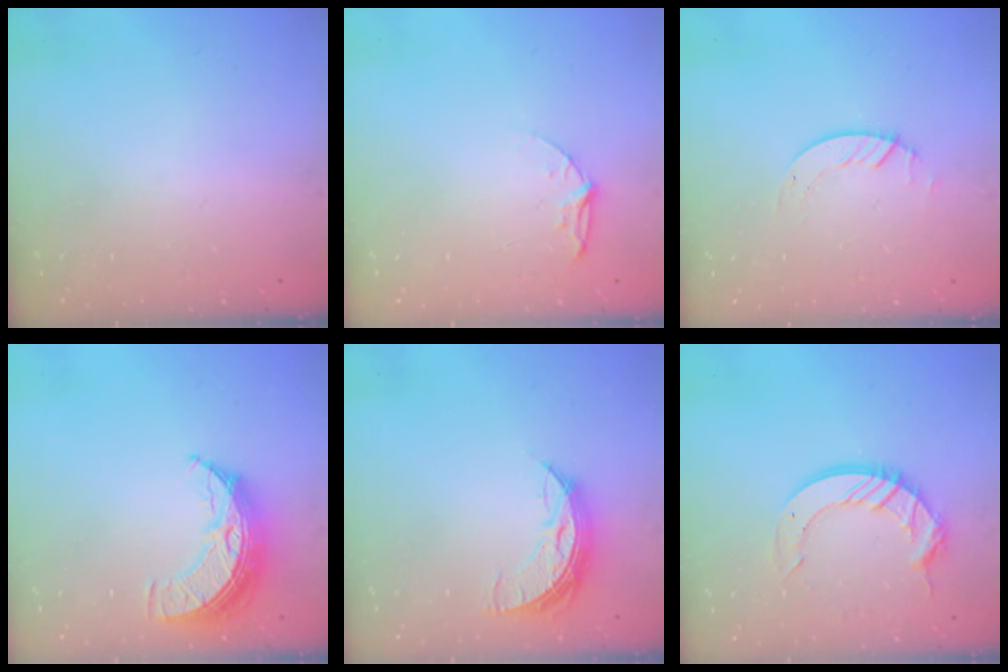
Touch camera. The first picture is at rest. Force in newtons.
{"total": 5.3, "press": 5.3, "slide": 0.5}
{"total": 1.3, "press": 1.2, "slide": 0.1}
{"total": 9.4, "press": 9.4, "slide": 0.7}
{"total": 8.1, "press": 8.0, "slide": 0.6}
{"total": 12.2, "press": 12.1, "slide": 1.1}